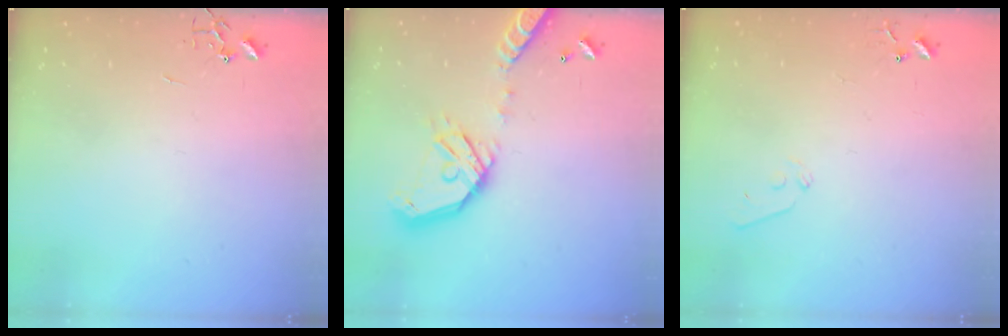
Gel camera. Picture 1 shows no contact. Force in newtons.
{"total": 19.5, "press": 19.2, "slide": 3.4}
{"total": 5.2, "press": 5.2, "slide": 0.5}